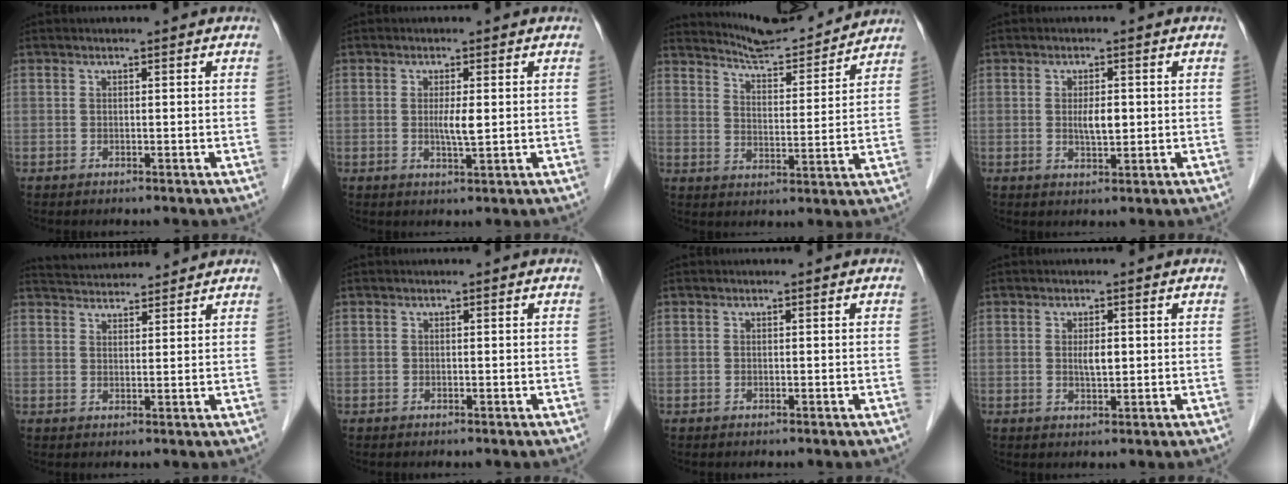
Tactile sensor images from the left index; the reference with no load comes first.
{"total": 2.8, "force": [0.2, 0.3, 2.8], "torque": [-0.053, -0.004, 0.004]}
{"total": 11.3, "force": [11.1, 0.3, 2.1], "torque": [-0.041, 0.004, 0.169]}
{"total": 3.1, "force": [0.1, 1.1, 3.0], "torque": [-0.053, -0.002, 0.004]}
{"total": 7.0, "force": [6.8, 0.8, 1.3], "torque": [-0.026, 0.031, 0.106]}
{"total": 0.0}
{"total": 0.0}
{"total": 2.2, "force": [0.3, 0.7, 2.0], "torque": [-0.037, -0.001, 0.006]}